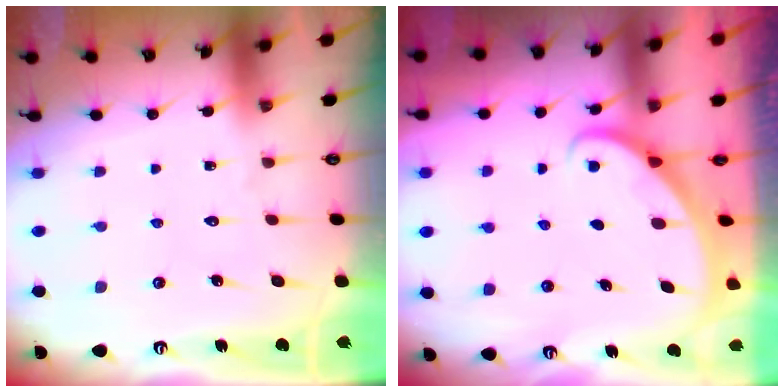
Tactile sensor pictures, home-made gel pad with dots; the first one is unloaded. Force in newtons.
{"total": 2.1, "press": 2.1, "slide": 0.1}